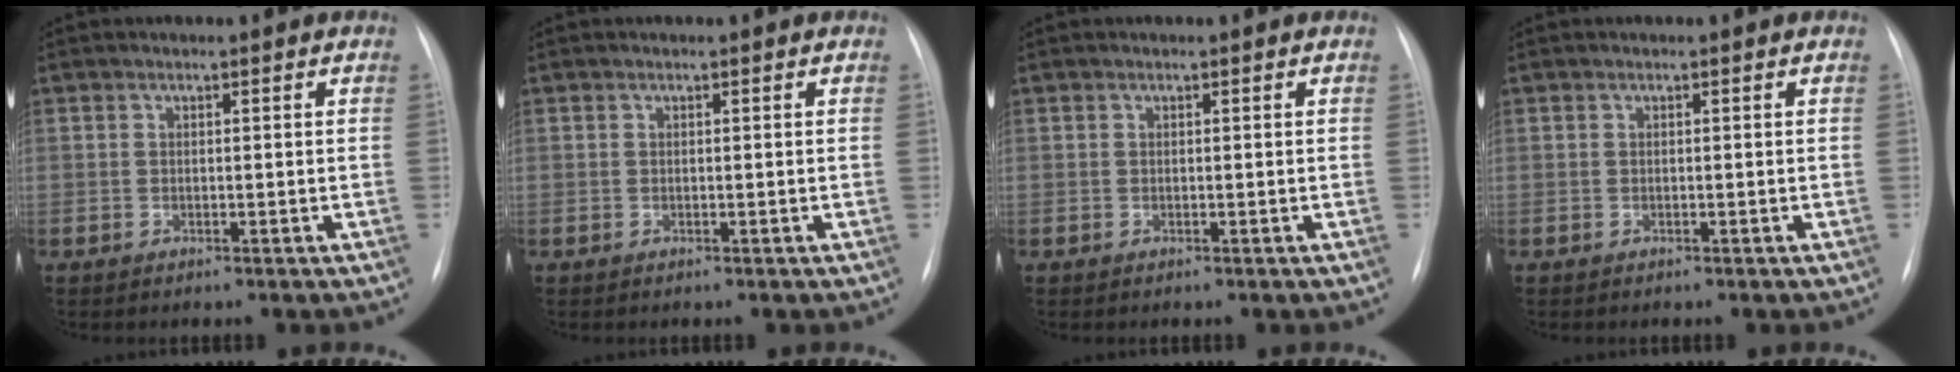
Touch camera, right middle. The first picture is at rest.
{"total": 0.0}
{"total": 0.0}
{"total": 0.0}